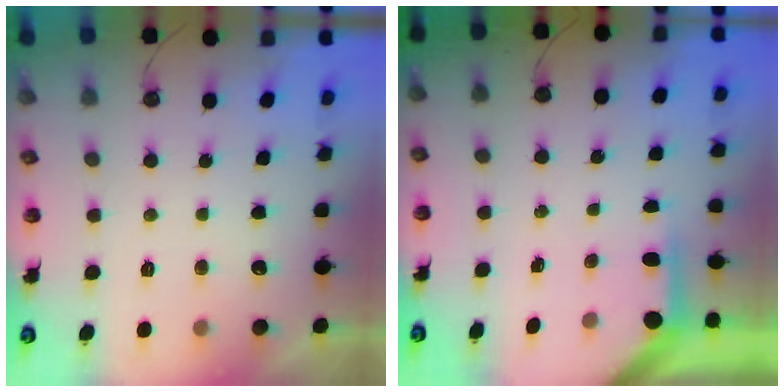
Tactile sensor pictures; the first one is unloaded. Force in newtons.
{"total": 3.9, "press": 3.8, "slide": 0.3}